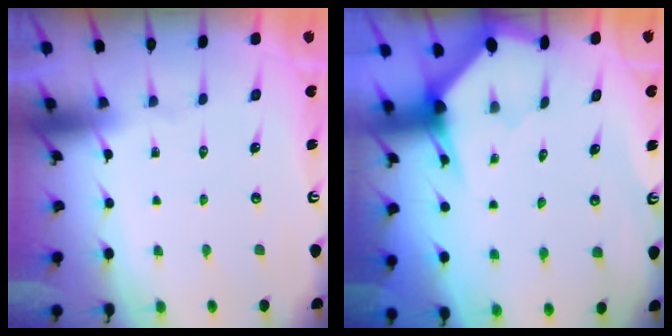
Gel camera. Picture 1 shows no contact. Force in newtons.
{"total": 2.9, "press": 2.9, "slide": 0.2}